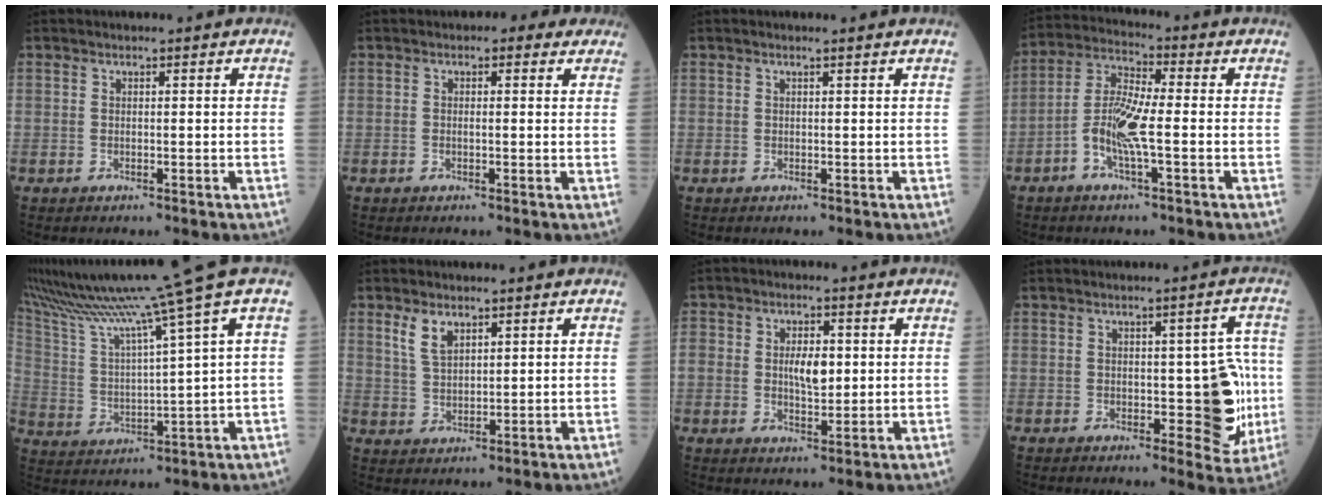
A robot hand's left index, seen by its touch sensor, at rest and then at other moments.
{"total": 2.3, "force": [1.3, 1.3, 1.4], "torque": [-0.018, 0.014, 0.014]}
{"total": 0.6, "force": [0.5, -0.2, 0.1], "torque": [-0.007, -0.006, 0.015]}
{"total": 8.1, "force": [-2.0, 1.2, 7.7], "torque": [-0.168, 0.010, -0.042]}
{"total": 17.2, "force": [13.6, -3.0, 10.0], "torque": [-0.187, -0.020, 0.241]}
{"total": 4.1, "force": [2.5, 2.0, 2.5], "torque": [-0.056, 0.006, 0.060]}
{"total": 8.1, "force": [0.7, 5.1, 6.3], "torque": [-0.128, 0.009, 0.021]}
{"total": 8.2, "force": [-1.0, 3.7, 7.2], "torque": [-0.074, 0.011, 0.000]}